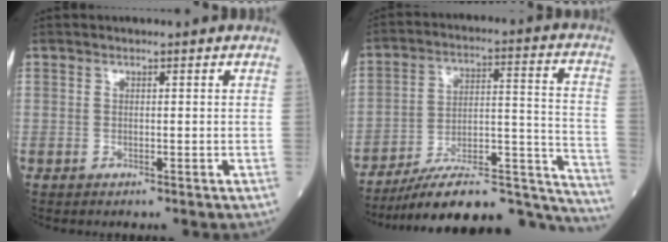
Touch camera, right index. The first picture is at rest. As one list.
[{"total": 25.8, "force": [-23.2, 4.4, 10.3], "torque": [-0.089, 0.041, -0.336]}]